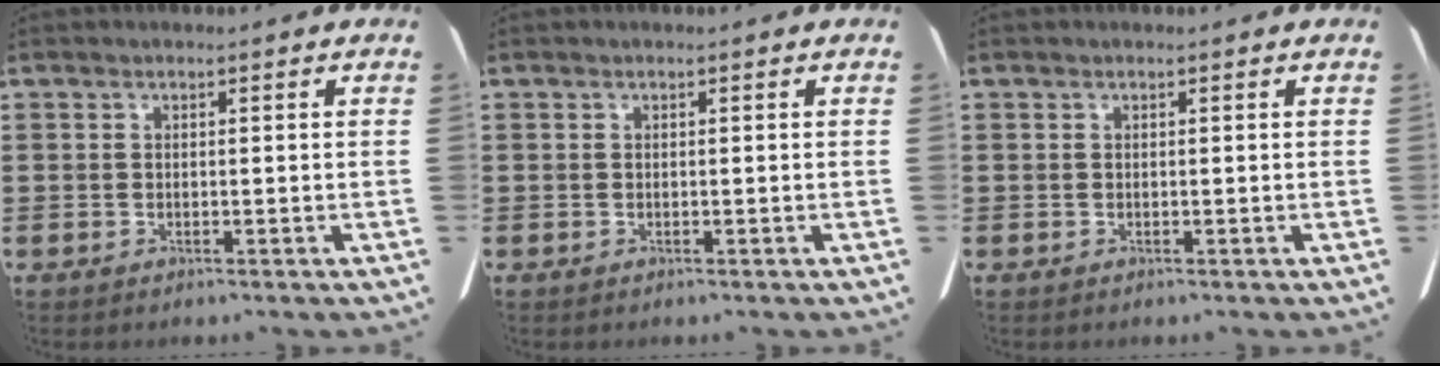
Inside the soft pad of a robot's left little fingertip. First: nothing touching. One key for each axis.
{"total": 0.0}
{"total": 0.0}